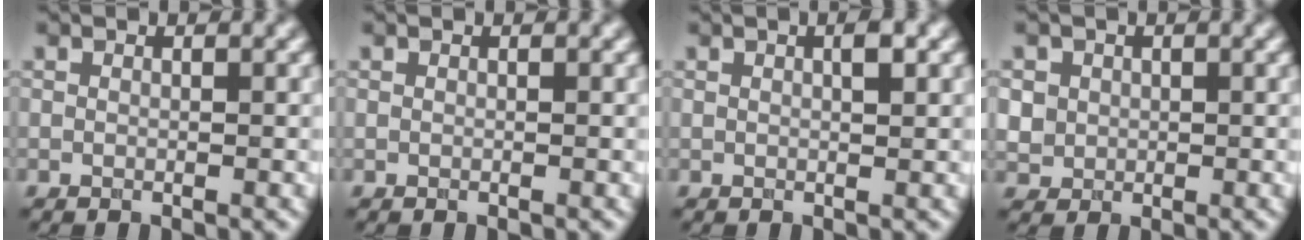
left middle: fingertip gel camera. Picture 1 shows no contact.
{"total": 0.0}
{"total": 1.4, "force": [0.5, 0.3, 1.3], "torque": [-0.021, 0.002, 0.007]}
{"total": 2.7, "force": [0.7, 2.4, 0.8], "torque": [-0.016, 0.006, 0.022]}